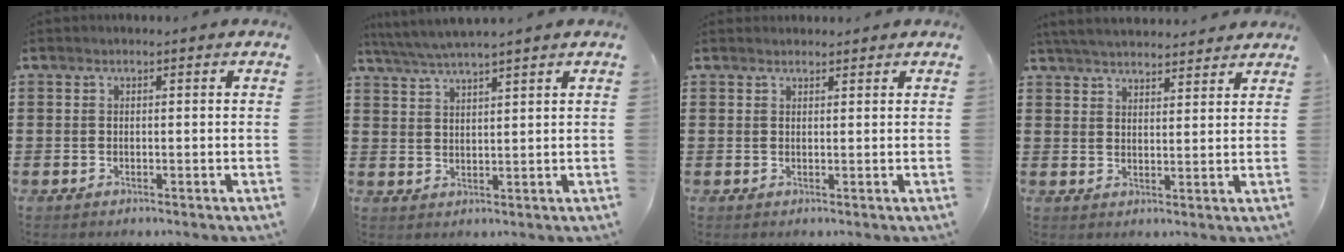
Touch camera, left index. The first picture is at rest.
{"total": 3.6, "force": [3.3, -0.4, 1.4], "torque": [-0.036, -0.010, 0.059]}
{"total": 1.1, "force": [1.1, 0.3, 0.1], "torque": [-0.003, 0.001, 0.022]}
{"total": 4.3, "force": [4.2, 0.3, 0.9], "torque": [-0.030, -0.014, 0.078]}